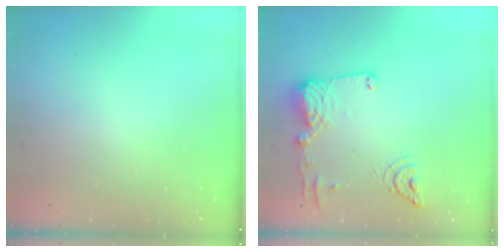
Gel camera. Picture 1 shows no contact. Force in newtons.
{"total": 15.6, "press": 15.5, "slide": 1.8}